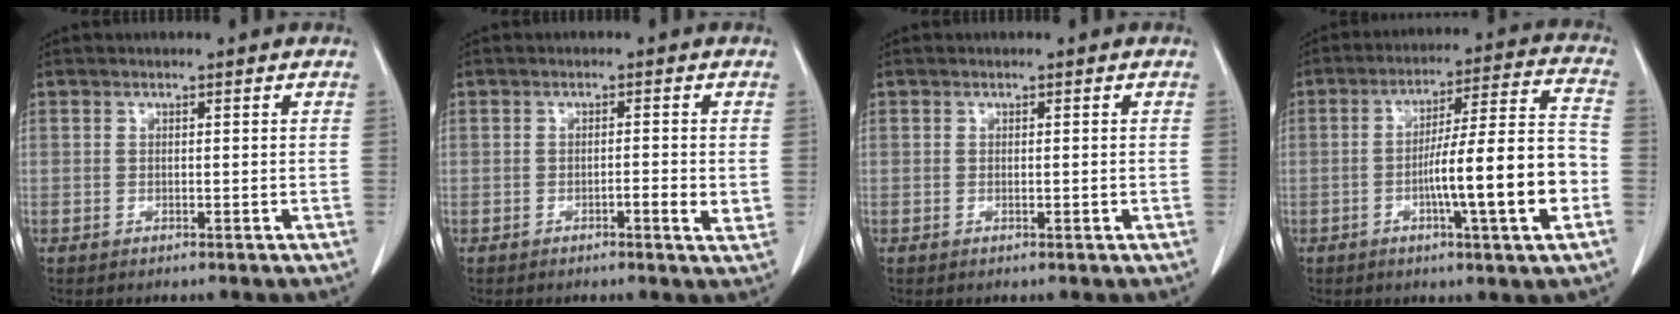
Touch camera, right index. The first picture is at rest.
{"total": 2.6, "force": [-0.6, 0.4, 2.5], "torque": [-0.038, -0.001, -0.008]}
{"total": 0.6, "force": [-0.1, 0.0, 0.5], "torque": [-0.009, -0.002, 0.002]}
{"total": 15.0, "force": [-4.1, 0.2, 14.5], "torque": [-0.227, 0.009, -0.063]}